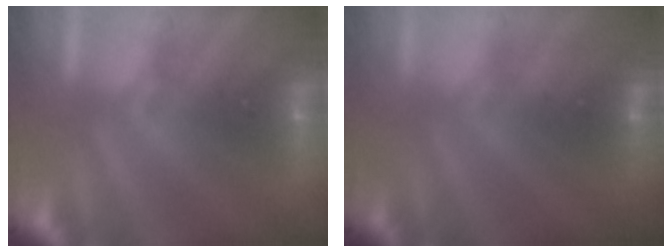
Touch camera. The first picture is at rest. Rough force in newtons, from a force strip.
{"total": 5.3}